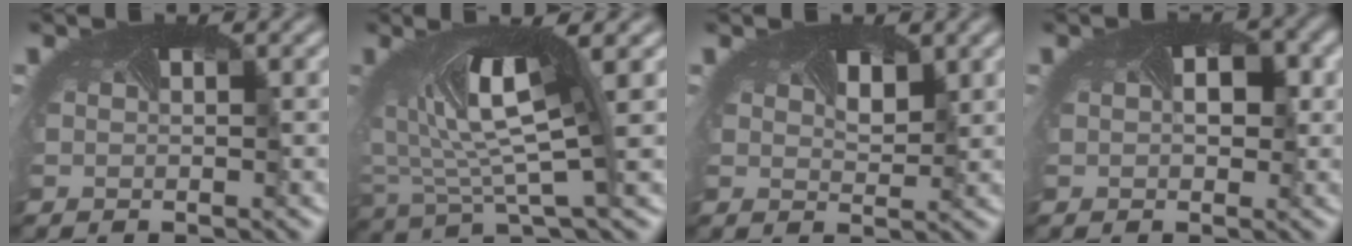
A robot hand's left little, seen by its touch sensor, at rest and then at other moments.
{"total": 7.1, "force": [1.3, 2.5, 6.5], "torque": [-0.147, -0.006, 0.021]}
{"total": 1.9, "force": [0.9, 1.2, 1.2], "torque": [-0.022, 0.000, 0.010]}
{"total": 3.3, "force": [0.3, 2.1, 2.6], "torque": [-0.039, 0.003, 0.008]}